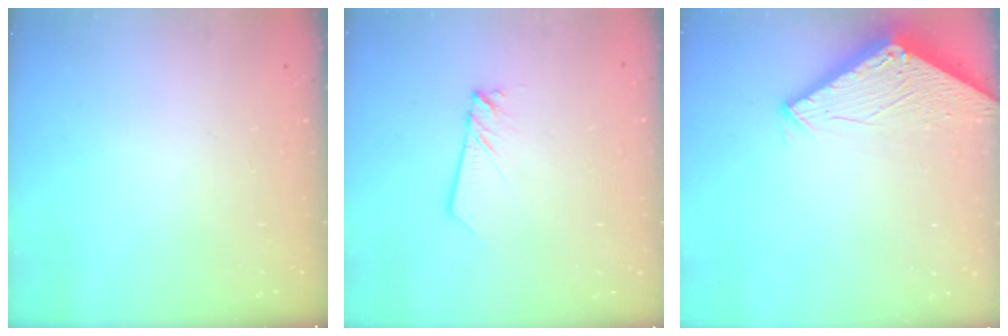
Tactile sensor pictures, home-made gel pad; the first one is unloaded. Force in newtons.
{"total": 1.9, "press": 1.9, "slide": 0.2}
{"total": 2.8, "press": 2.8, "slide": 0.2}